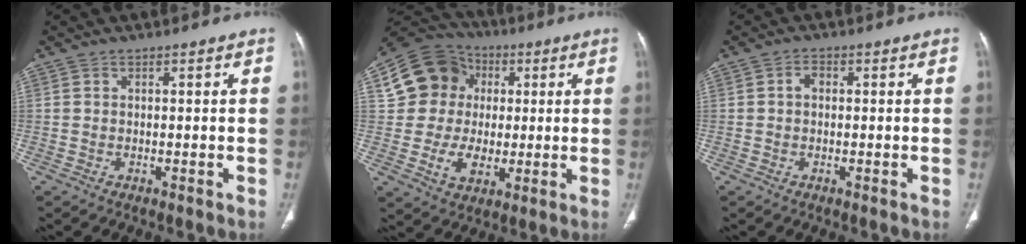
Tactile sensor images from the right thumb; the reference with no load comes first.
{"total": 15.9, "force": [3.0, 14.2, 6.6], "torque": [-0.082, 0.013, 0.057]}
{"total": 1.7, "force": [0.0, 1.2, 1.2], "torque": [-0.014, 0.007, -0.003]}